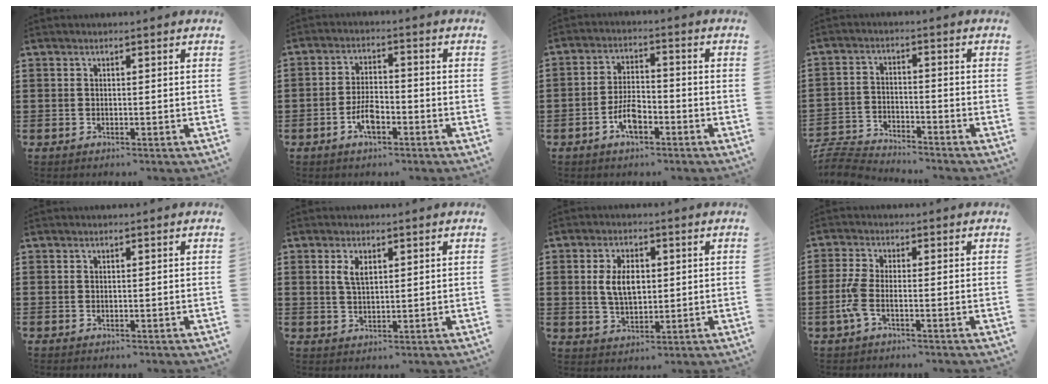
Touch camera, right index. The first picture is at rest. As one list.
[{"total": 4.7, "force": [-2.1, 2.0, 3.7], "torque": [-0.082, 0.001, -0.044]}, {"total": 5.4, "force": [-2.6, 2.4, 4.0], "torque": [-0.092, 0.000, -0.055]}, {"total": 5.2, "force": [-5.1, 0.6, 0.5], "torque": [-0.027, 0.002, -0.109]}, {"total": 0.0}, {"total": 3.1, "force": [1.3, 1.5, 2.4], "torque": [-0.054, 0.006, 0.022]}, {"total": 5.8, "force": [0.7, 3.4, 4.7], "torque": [-0.089, 0.004, 0.005]}, {"total": 3.6, "force": [-1.3, 1.1, 3.1], "torque": [-0.083, -0.007, -0.031]}]